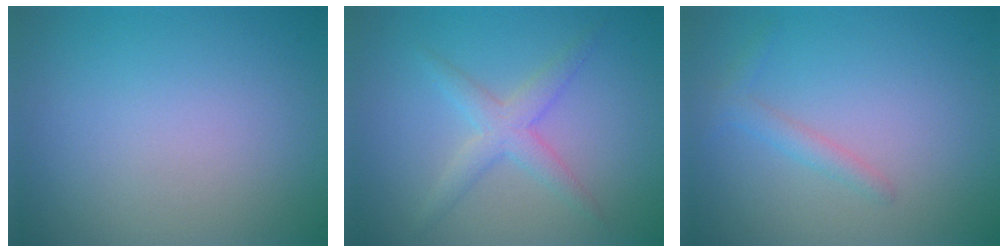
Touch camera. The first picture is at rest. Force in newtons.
{"total": 2.8, "press": 2.8, "slide": 0.1}
{"total": 1.5, "press": 1.5, "slide": 0.1}